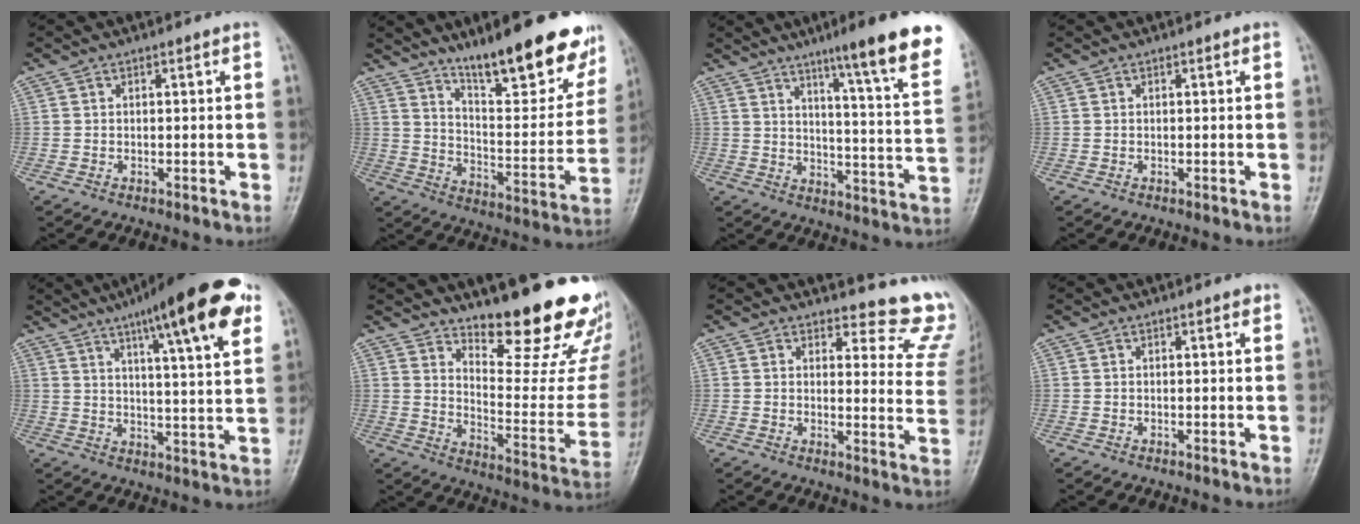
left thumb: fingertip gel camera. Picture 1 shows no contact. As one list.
[{"total": 20.8, "force": [14.8, 5.6, 13.5], "torque": [-0.147, -0.087, 0.229]}, {"total": 20.0, "force": [13.0, 1.1, 15.2], "torque": [-0.186, -0.060, 0.172]}, {"total": 0.0}, {"total": 19.2, "force": [10.4, 3.5, 15.7], "torque": [-0.214, -0.020, 0.147]}, {"total": 22.0, "force": [17.4, 5.6, 12.3], "torque": [-0.126, -0.153, 0.237]}, {"total": 13.3, "force": [12.7, 3.8, 1.4], "torque": [0.036, -0.134, 0.109]}, {"total": 0.5, "force": [0.3, 0.2, 0.4], "torque": [-0.005, 0.000, 0.001]}]